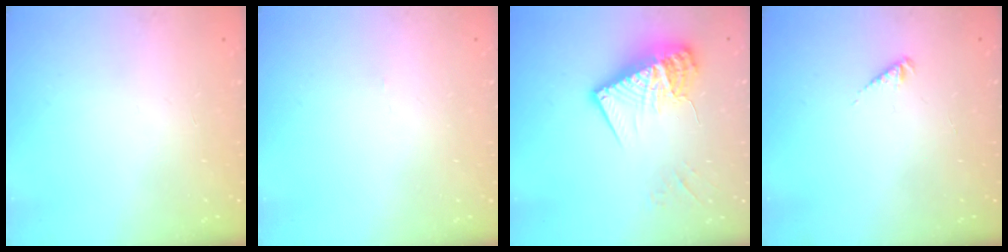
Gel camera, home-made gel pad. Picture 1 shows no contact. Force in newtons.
{"total": 0.0}
{"total": 15.7, "press": 15.6, "slide": 1.6}
{"total": 2.5, "press": 2.5, "slide": 0.5}